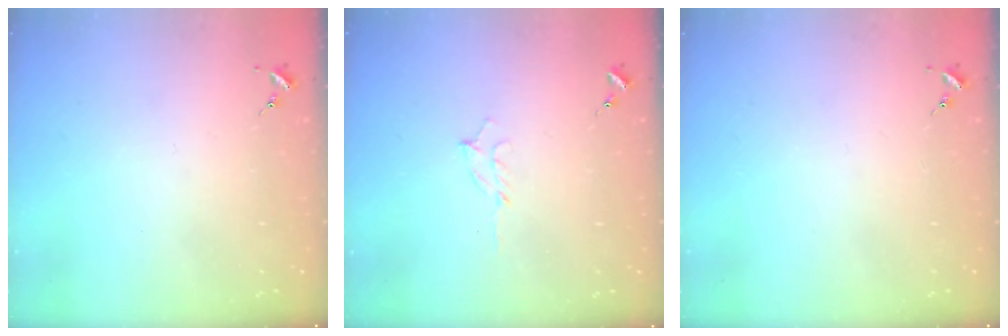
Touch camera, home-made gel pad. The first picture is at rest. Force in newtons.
{"total": 5.6, "press": 5.6, "slide": 0.6}
{"total": 0.0}